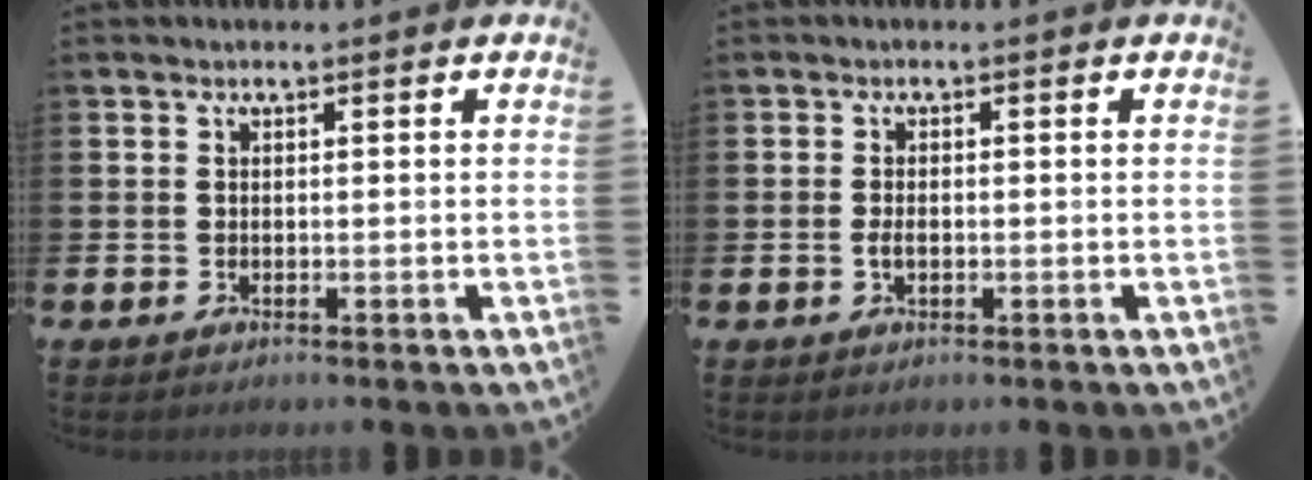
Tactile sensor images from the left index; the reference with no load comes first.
{"total": 1.6, "force": [-0.3, 0.9, 1.2], "torque": [-0.024, 0.004, -0.007]}